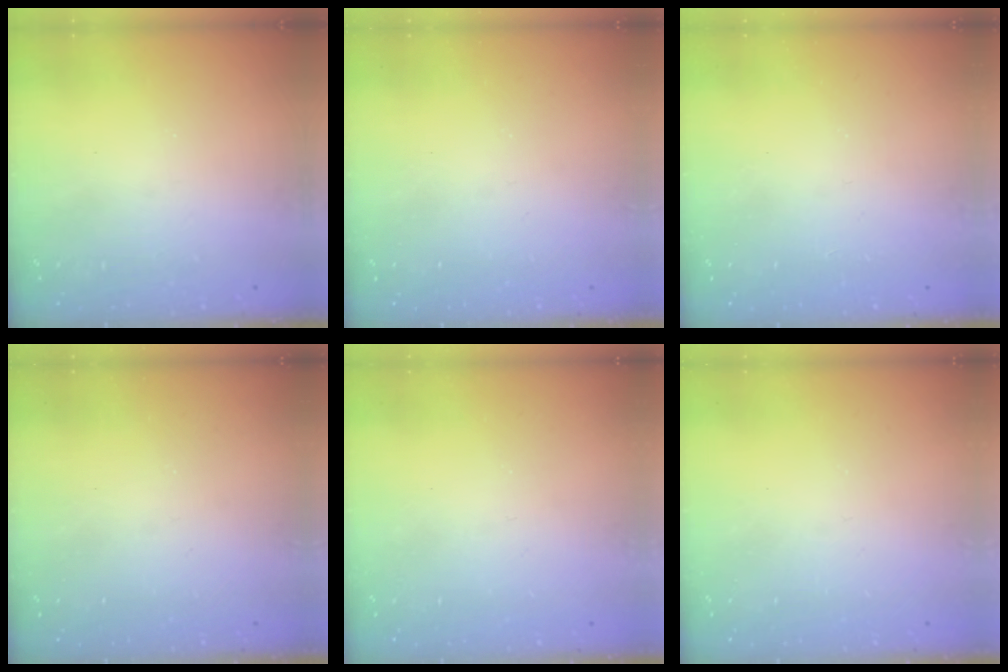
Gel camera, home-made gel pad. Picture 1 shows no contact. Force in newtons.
{"total": 0.0}
{"total": 1.7, "press": 1.7, "slide": 0.2}
{"total": 0.0}
{"total": 0.0}
{"total": 0.0}